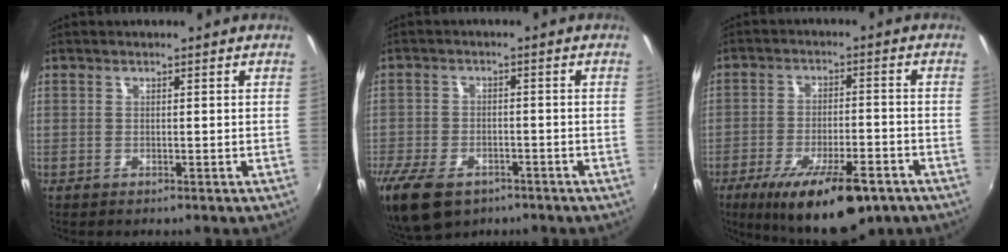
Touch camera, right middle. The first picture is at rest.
{"total": 12.7, "force": [-8.2, 7.0, 6.8], "torque": [-0.172, -0.032, -0.145]}
{"total": 17.2, "force": [-10.8, 5.5, 12.2], "torque": [-0.219, -0.035, -0.160]}